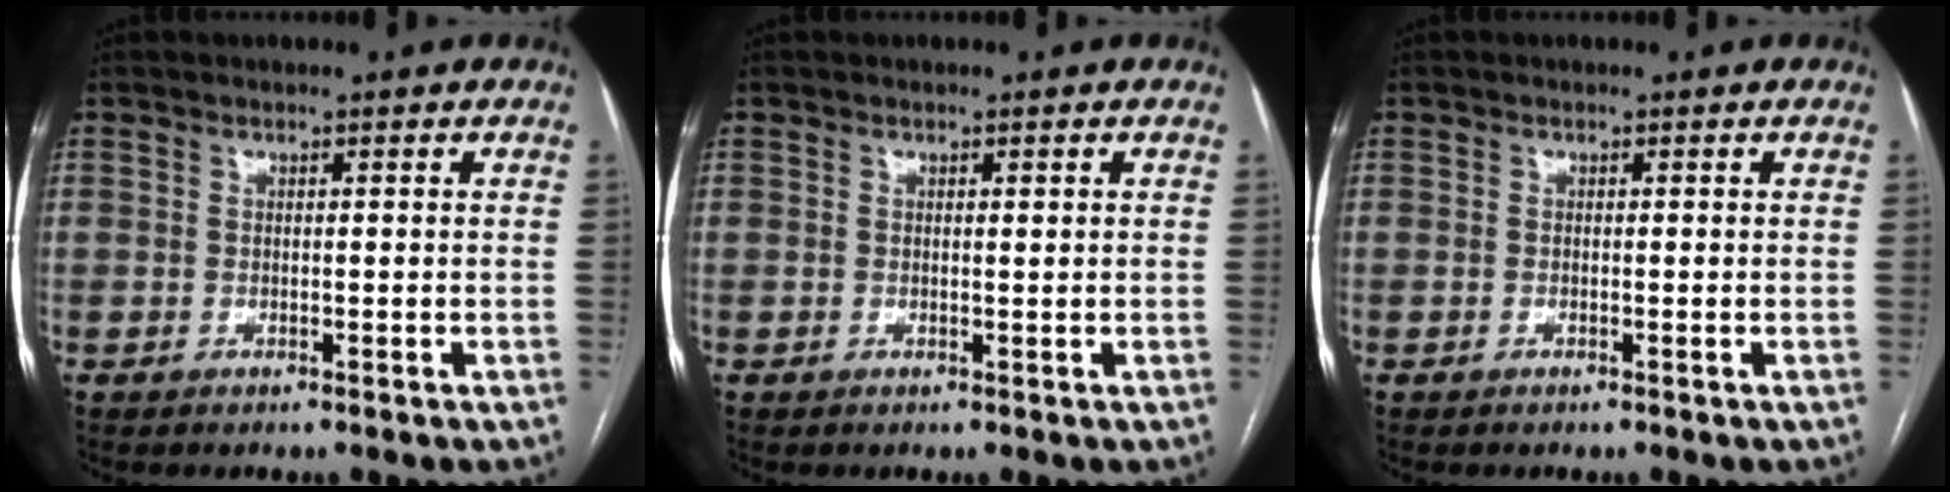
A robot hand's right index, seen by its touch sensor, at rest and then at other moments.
{"total": 0.6, "force": [0.2, 0.1, 0.5], "torque": [-0.010, -0.001, 0.003]}
{"total": 0.0}